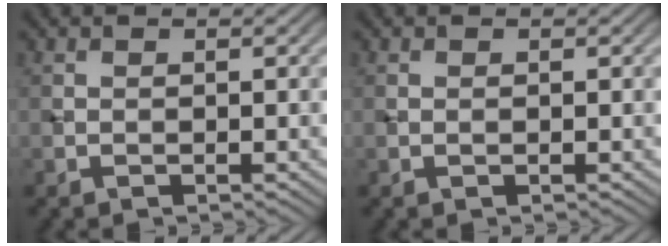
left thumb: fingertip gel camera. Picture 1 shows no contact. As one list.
[{"total": 0.0}]